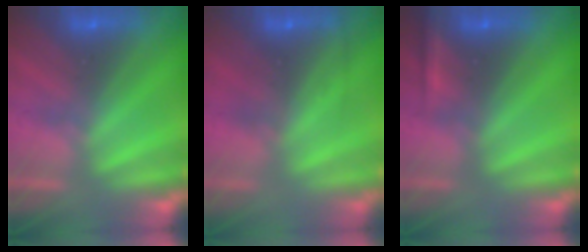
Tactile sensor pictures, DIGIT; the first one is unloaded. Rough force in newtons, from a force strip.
{"total": 2.4}
{"total": 2.3}